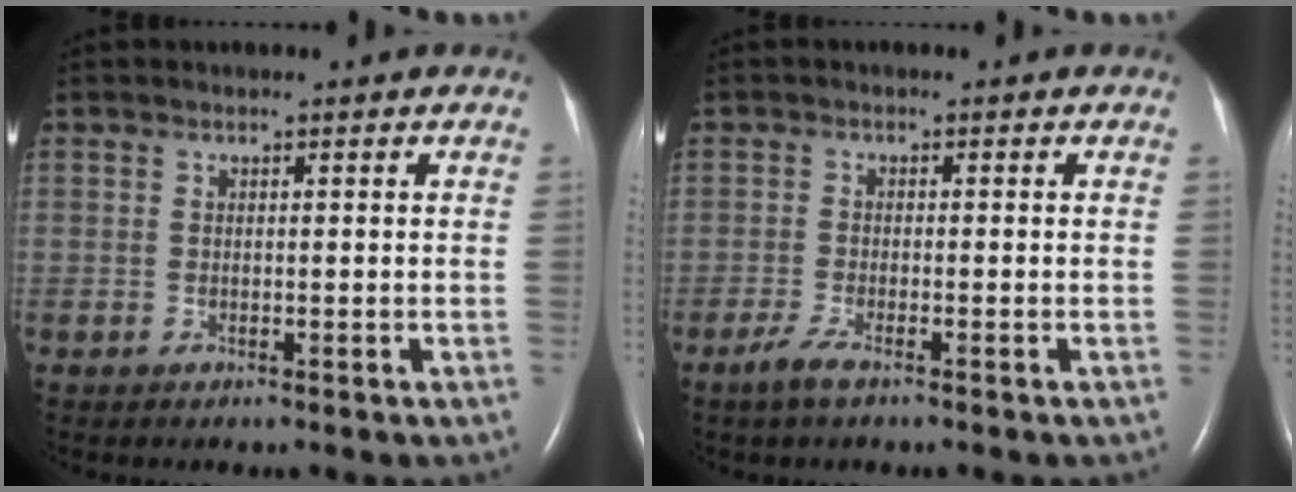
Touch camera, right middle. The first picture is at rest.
{"total": 2.5, "force": [-1.8, 0.2, 1.7], "torque": [-0.047, -0.007, -0.039]}